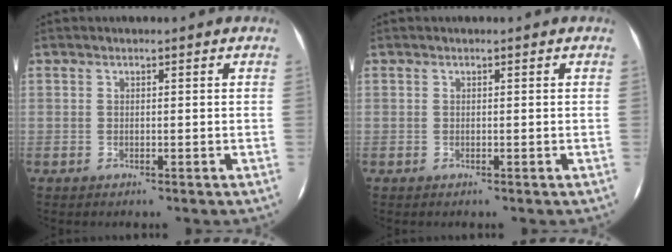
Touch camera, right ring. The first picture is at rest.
{"total": 0.0}